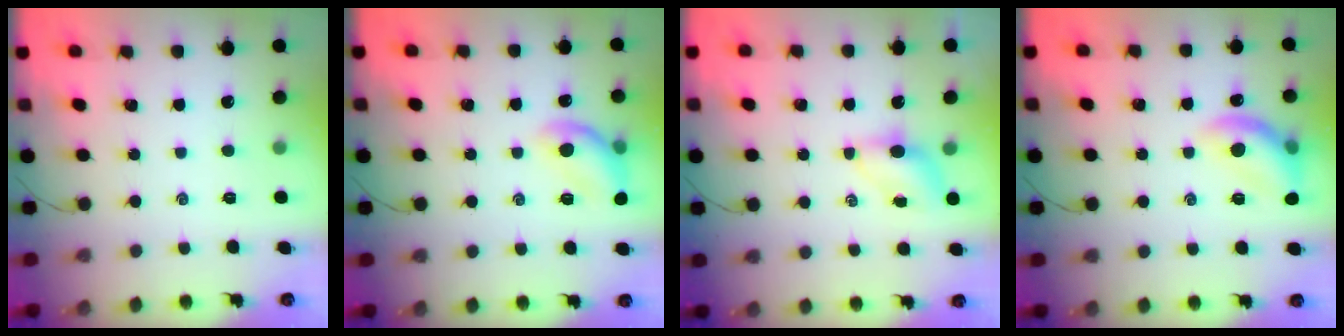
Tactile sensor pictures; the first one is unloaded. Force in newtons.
{"total": 12.4, "press": 12.4, "slide": 0.8}
{"total": 4.6, "press": 4.4, "slide": 1.4}
{"total": 13.8, "press": 13.7, "slide": 1.3}